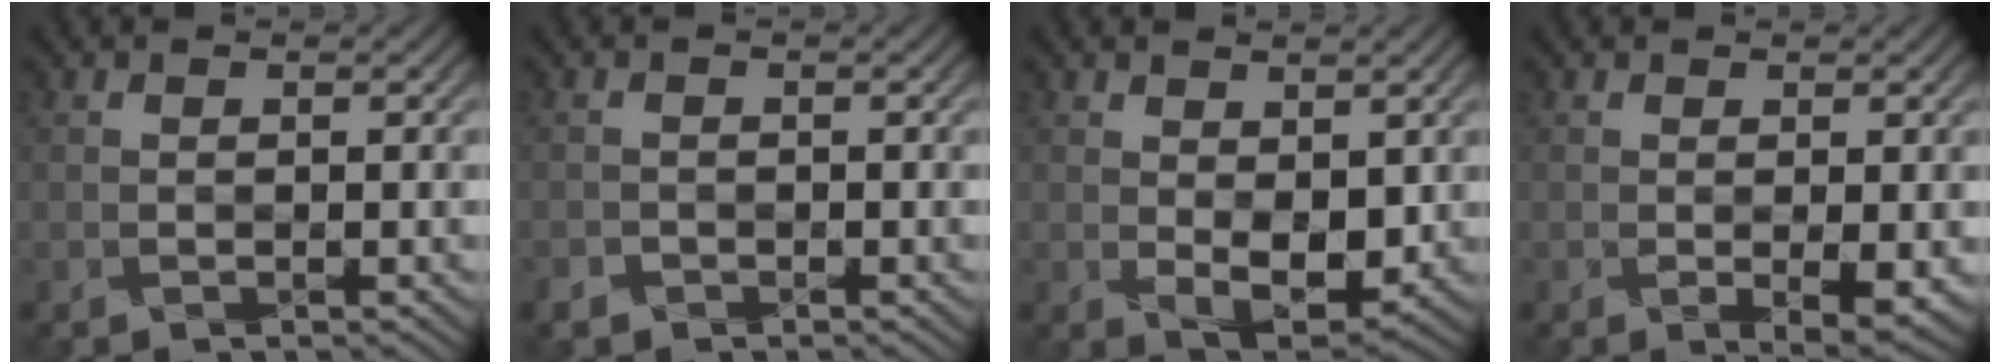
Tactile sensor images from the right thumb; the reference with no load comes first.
{"total": 1.2, "force": [-1.1, 0.3, -0.4], "torque": [0.002, -0.011, -0.016]}
{"total": 3.9, "force": [0.6, 2.2, 3.1], "torque": [-0.065, -0.017, 0.025]}
{"total": 2.4, "force": [-0.2, 0.5, 2.4], "torque": [-0.045, -0.006, 0.005]}